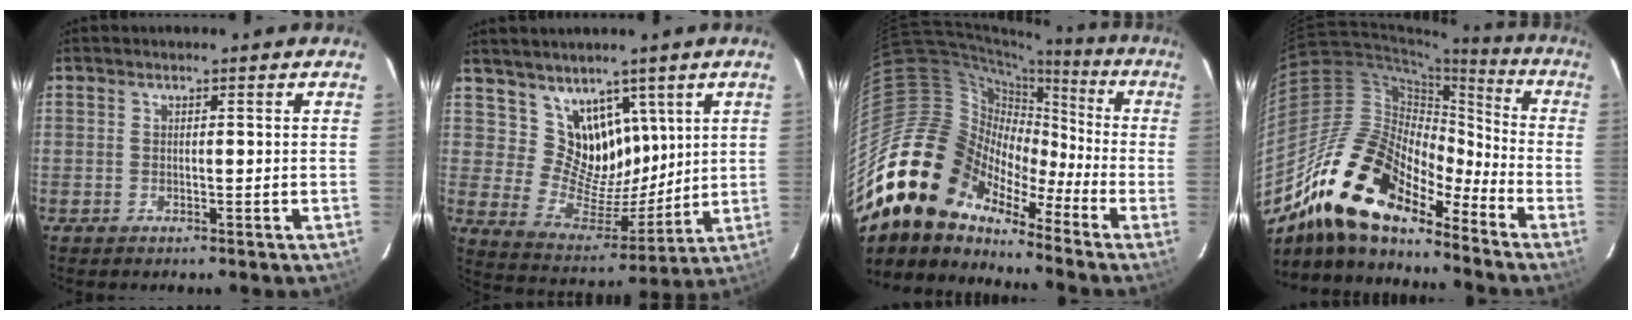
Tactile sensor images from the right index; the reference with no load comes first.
{"total": 11.5, "force": [6.7, 8.3, 4.4], "torque": [-0.068, -0.006, 0.137]}
{"total": 17.2, "force": [-12.6, 10.0, 6.1], "torque": [-0.112, 0.022, -0.249]}
{"total": 20.7, "force": [-15.2, 7.8, 11.6], "torque": [-0.206, -0.010, -0.289]}